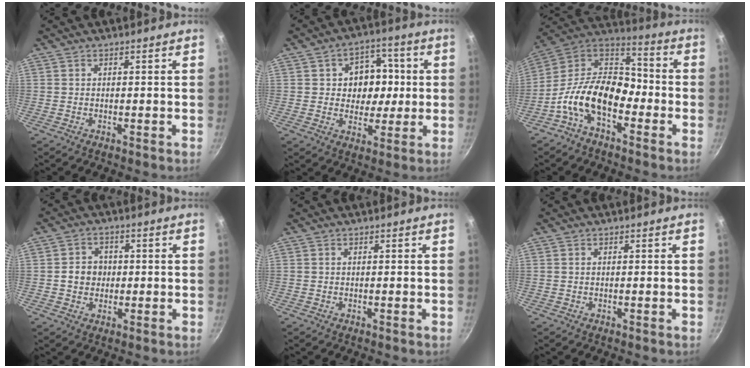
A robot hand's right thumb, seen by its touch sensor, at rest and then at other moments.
{"total": 10.5, "force": [1.0, 8.7, 5.7], "torque": [-0.037, 0.004, 0.014]}
{"total": 16.6, "force": [-6.4, 9.9, 11.7], "torque": [-0.179, 0.069, -0.149]}
{"total": 4.7, "force": [-0.1, 4.2, 2.1], "torque": [-0.009, 0.006, -0.006]}
{"total": 0.0}
{"total": 0.0}